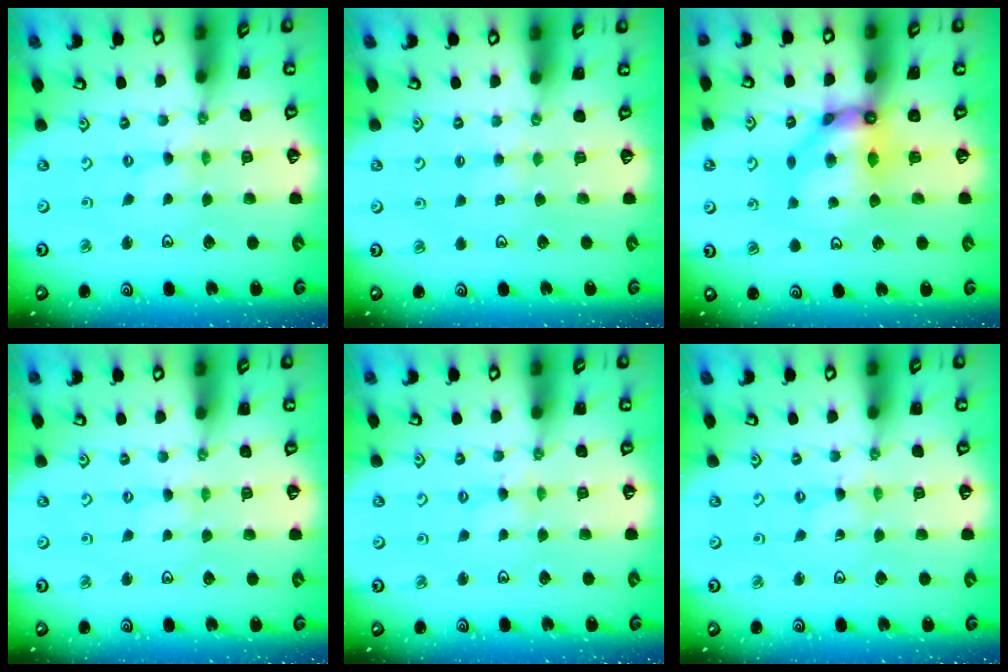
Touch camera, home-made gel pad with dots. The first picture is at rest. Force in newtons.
{"total": 2.9, "press": 2.8, "slide": 0.5}
{"total": 10.3, "press": 10.2, "slide": 1.3}
{"total": 0.8, "press": 0.8, "slide": 0.2}
{"total": 1.0, "press": 1.0, "slide": 0.2}
{"total": 0.0}